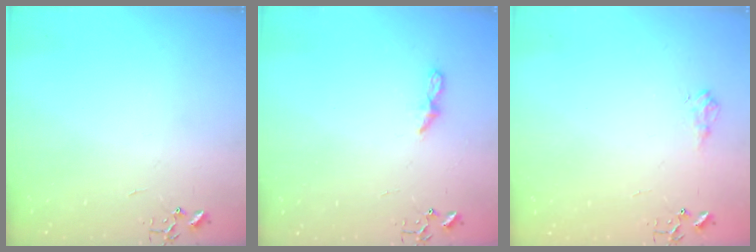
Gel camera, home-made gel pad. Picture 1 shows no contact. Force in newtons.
{"total": 5.5, "press": 5.5, "slide": 0.5}
{"total": 6.8, "press": 6.8, "slide": 0.8}